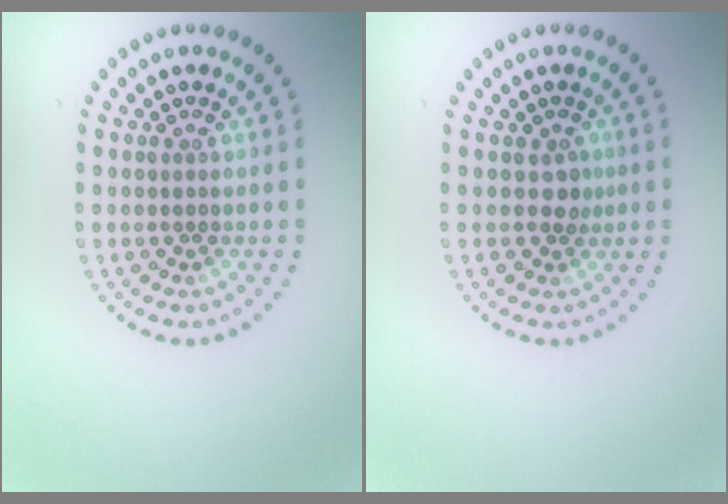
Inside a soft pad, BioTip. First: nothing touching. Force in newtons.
{"total": 1.2, "press": 1.0, "slide": 0.7}